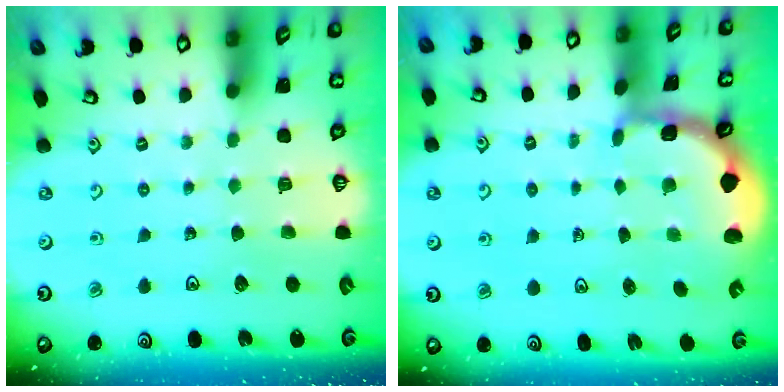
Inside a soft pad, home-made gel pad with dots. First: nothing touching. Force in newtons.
{"total": 1.8, "press": 1.8, "slide": 0.2}